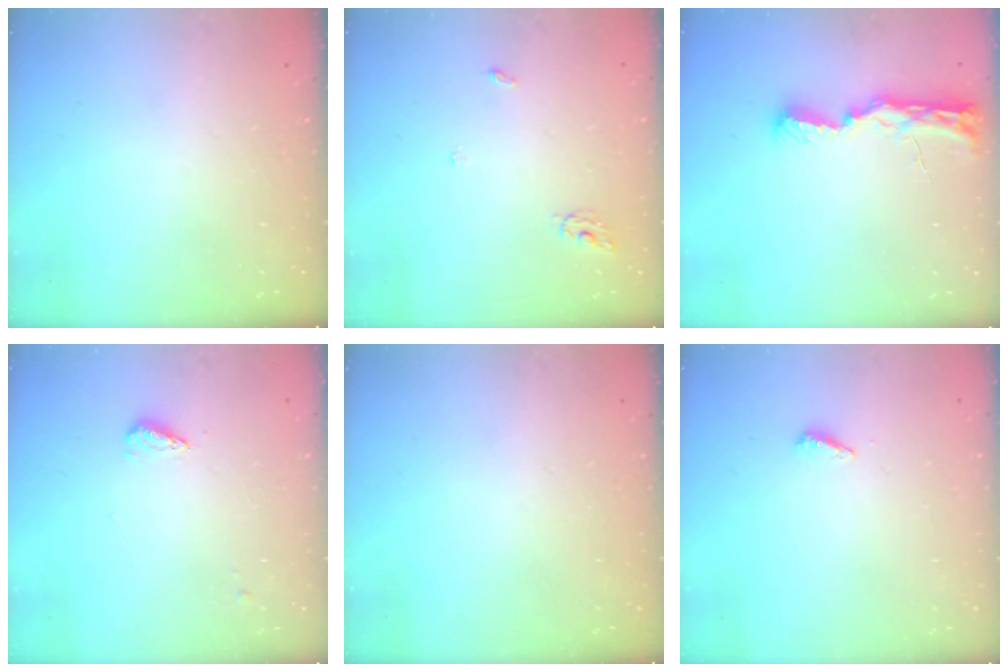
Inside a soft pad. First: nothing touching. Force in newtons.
{"total": 3.3, "press": 3.3, "slide": 0.2}
{"total": 9.6, "press": 9.3, "slide": 2.4}
{"total": 3.9, "press": 3.8, "slide": 0.4}
{"total": 0.0}
{"total": 2.9, "press": 2.9, "slide": 0.3}